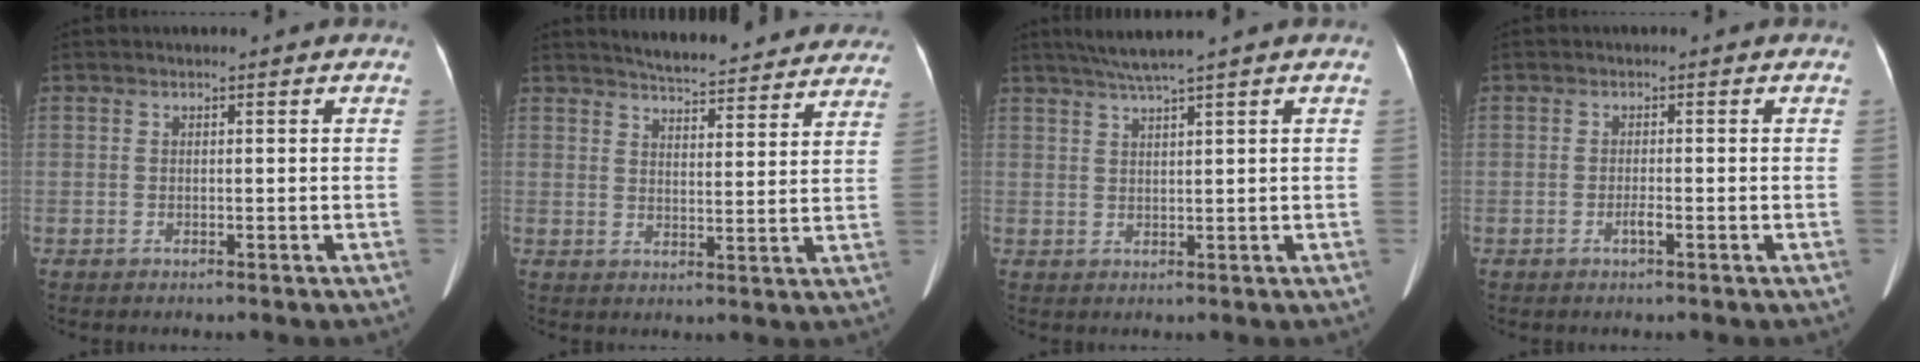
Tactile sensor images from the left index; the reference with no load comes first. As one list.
[{"total": 20.2, "force": [18.8, 3.5, 6.3], "torque": [-0.079, -0.025, 0.223]}, {"total": 3.9, "force": [3.1, -1.2, 2.1], "torque": [-0.043, 0.004, 0.062]}, {"total": 1.0, "force": [-0.6, 0.0, 0.8], "torque": [-0.020, 0.000, -0.012]}]